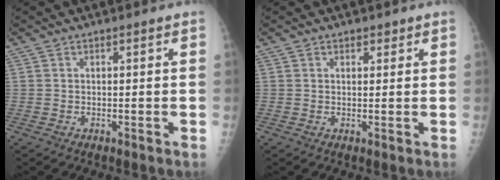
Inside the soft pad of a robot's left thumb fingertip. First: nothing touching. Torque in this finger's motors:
{"motor_torque": [-0.24, 0.20, -0.16, -0.06, 0.02]}